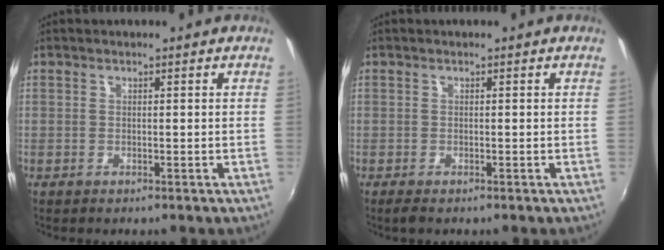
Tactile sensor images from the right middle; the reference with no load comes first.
{"total": 1.2, "force": [-0.9, 0.4, 0.7], "torque": [-0.016, -0.006, -0.016]}